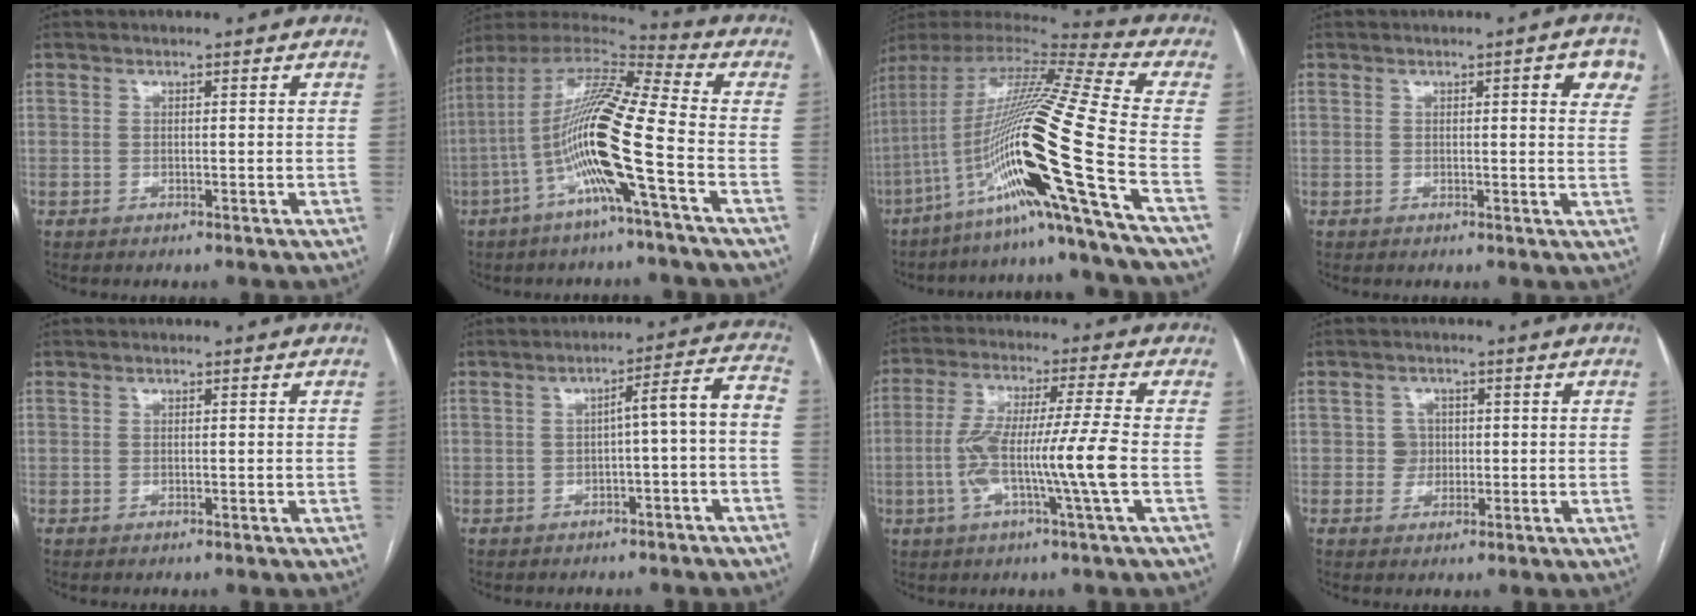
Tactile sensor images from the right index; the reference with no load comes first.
{"total": 16.6, "force": [-4.9, -0.2, 15.8], "torque": [-0.308, 0.006, -0.104]}
{"total": 24.9, "force": [-9.2, -1.6, 23.1], "torque": [-0.431, -0.022, -0.174]}
{"total": 5.0, "force": [2.1, 0.9, 4.4], "torque": [-0.040, -0.001, 0.018]}
{"total": 0.0}
{"total": 6.6, "force": [-1.6, 0.5, 6.4], "torque": [-0.080, 0.032, -0.021]}
{"total": 11.2, "force": [-2.3, -1.1, 10.9], "torque": [-0.211, 0.003, -0.048]}
{"total": 2.5, "force": [0.1, 2.4, 0.3], "torque": [0.004, 0.006, 0.001]}